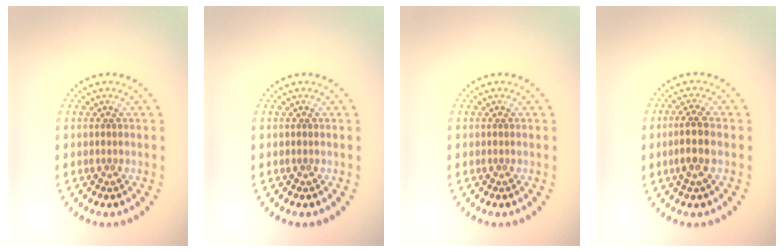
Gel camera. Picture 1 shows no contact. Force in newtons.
{"total": 0.0}
{"total": 0.0}
{"total": 2.6, "press": 2.3, "slide": 1.2}